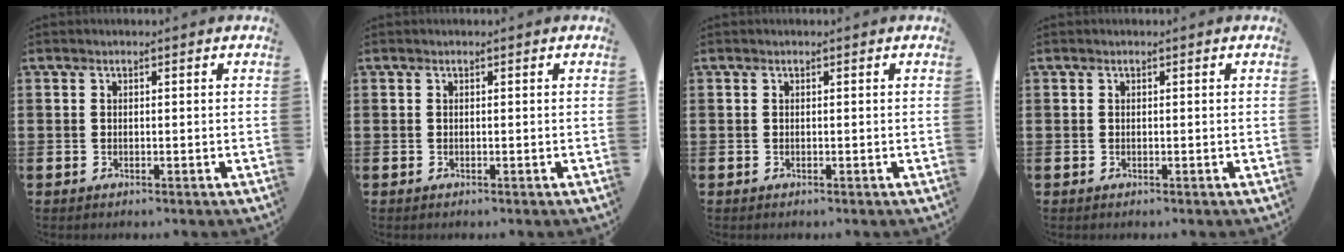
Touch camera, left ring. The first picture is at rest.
{"total": 0.0}
{"total": 0.0}
{"total": 0.0}